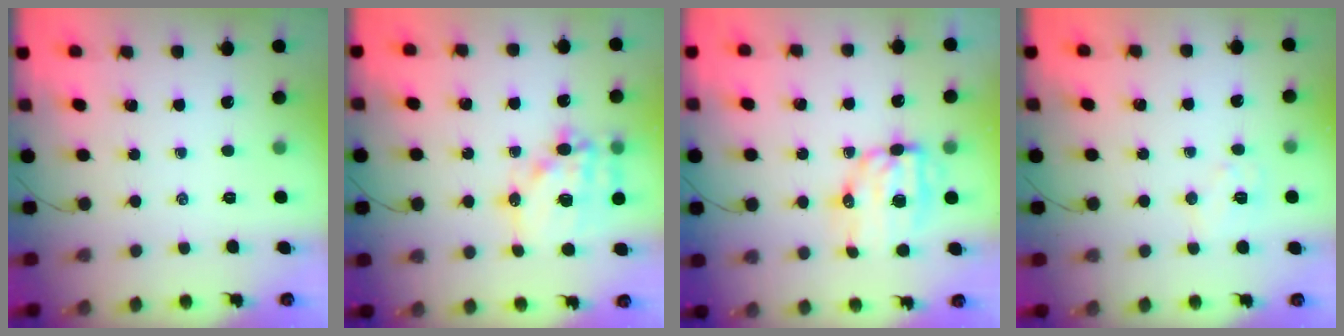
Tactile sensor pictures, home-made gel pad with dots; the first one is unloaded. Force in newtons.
{"total": 15.6, "press": 15.3, "slide": 3.2}
{"total": 9.6, "press": 9.4, "slide": 2.1}
{"total": 6.5, "press": 6.4, "slide": 1.0}